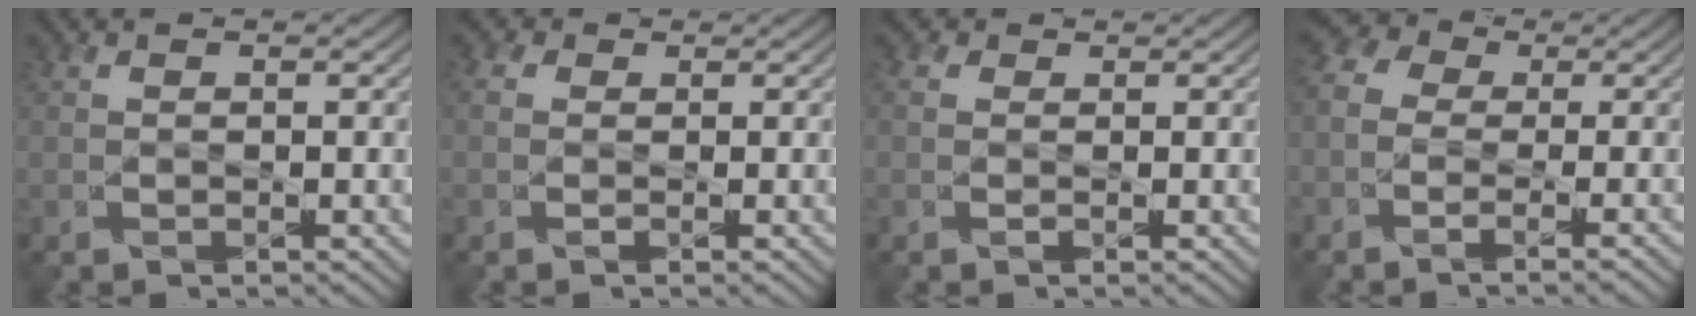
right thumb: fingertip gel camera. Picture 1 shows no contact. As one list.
[{"total": 1.8, "force": [0.2, 1.4, 1.0], "torque": [-0.022, 0.000, -0.001]}, {"total": 1.3, "force": [0.4, 1.1, 0.7], "torque": [-0.017, 0.000, 0.003]}, {"total": 6.4, "force": [-2.1, 4.2, 4.3], "torque": [-0.093, 0.002, -0.040]}]